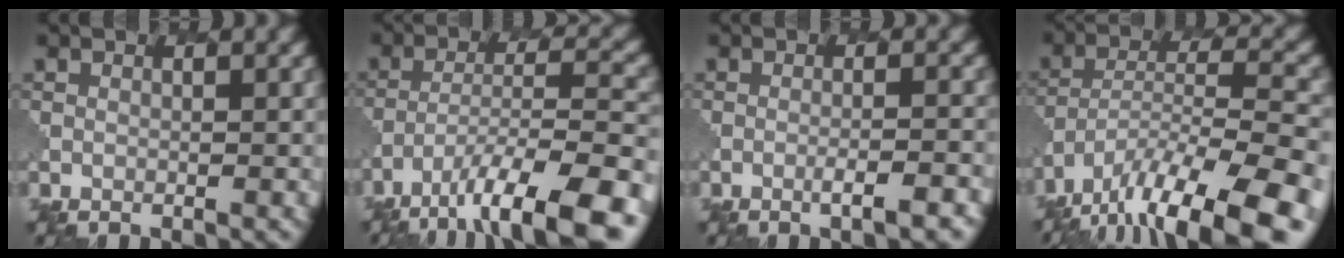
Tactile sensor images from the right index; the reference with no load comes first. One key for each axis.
{"total": 11.2, "fx": -7.4, "fy": 3.0, "fz": 7.8, "tx": -0.128, "ty": 0.003, "tz": -0.125}
{"total": 2.9, "fx": -1.4, "fy": 0.5, "fz": 2.5, "tx": -0.032, "ty": 0.006, "tz": -0.027}
{"total": 13.9, "fx": -10.1, "fy": 3.6, "fz": 8.9, "tx": -0.167, "ty": -0.005, "tz": -0.160}